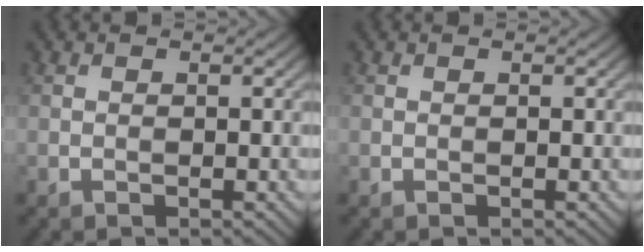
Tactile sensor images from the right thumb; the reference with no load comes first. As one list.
[{"total": 0.0}]